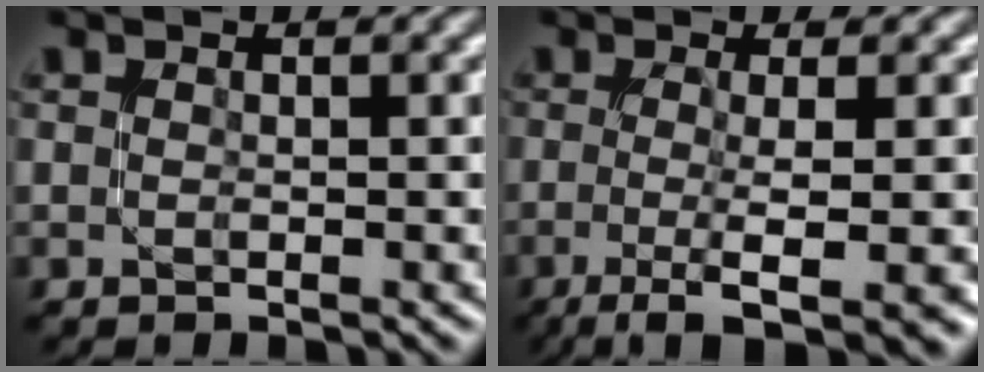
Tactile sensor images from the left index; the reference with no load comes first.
{"total": 6.1, "force": [-1.8, 1.2, 5.7], "torque": [-0.085, -0.008, -0.035]}